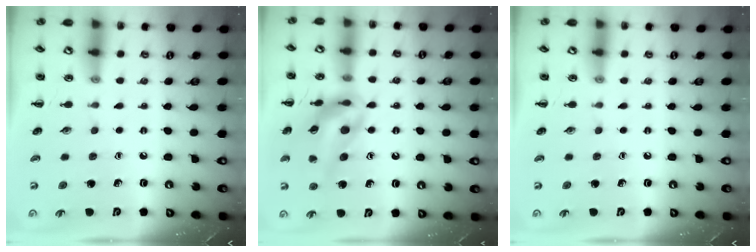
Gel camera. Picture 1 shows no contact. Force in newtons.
{"total": 15.1, "press": 14.7, "slide": 3.7}
{"total": 0.0}